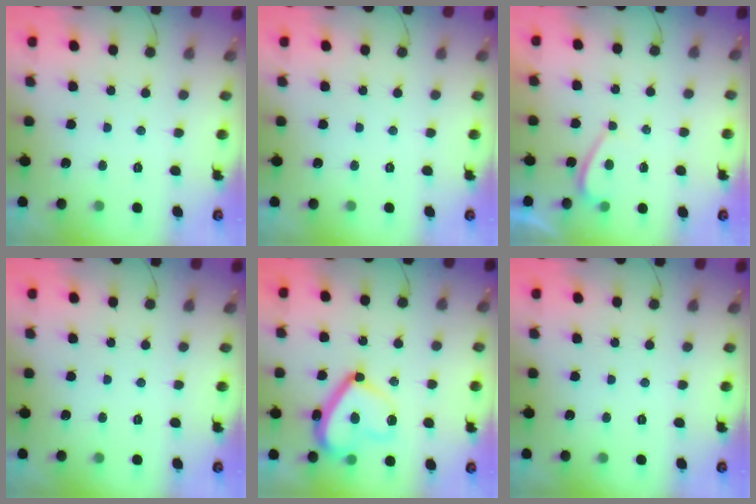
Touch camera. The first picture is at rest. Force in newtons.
{"total": 0.0}
{"total": 1.6, "press": 1.5, "slide": 0.6}
{"total": 0.0}
{"total": 16.0, "press": 15.9, "slide": 1.5}
{"total": 0.0}